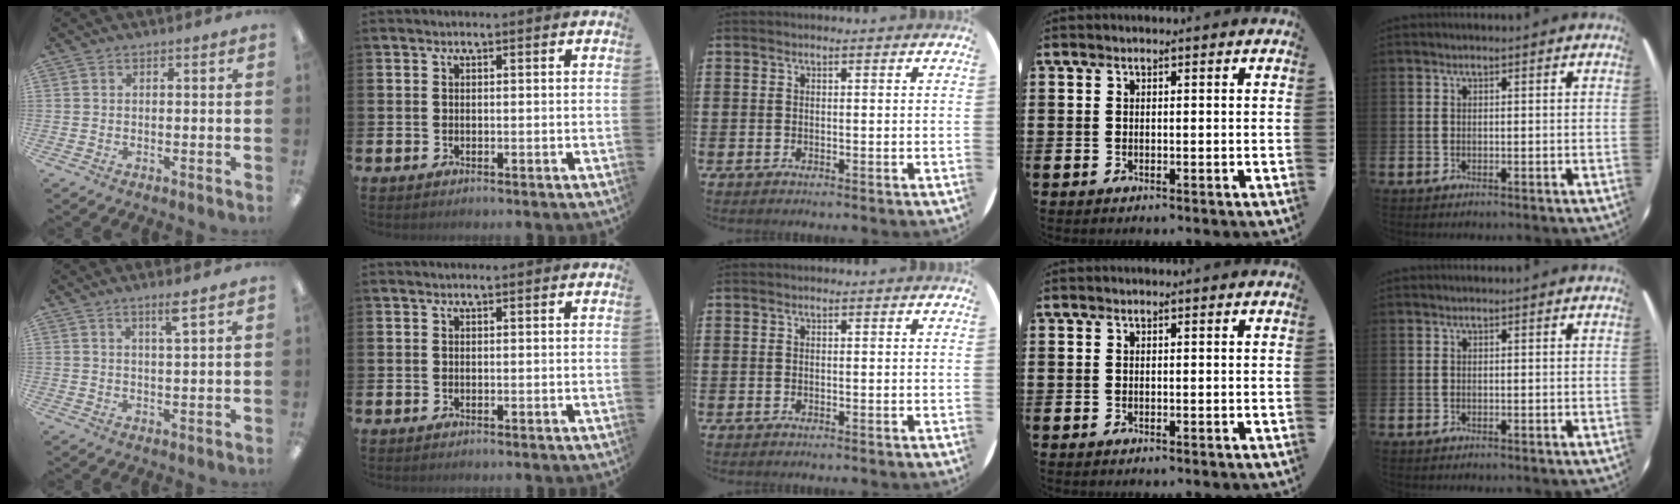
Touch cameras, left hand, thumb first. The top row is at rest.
{"thumb": {"total": 3.8, "force": [2.6, 0.0, 2.8], "torque": [-0.047, -0.007, 0.040]}}